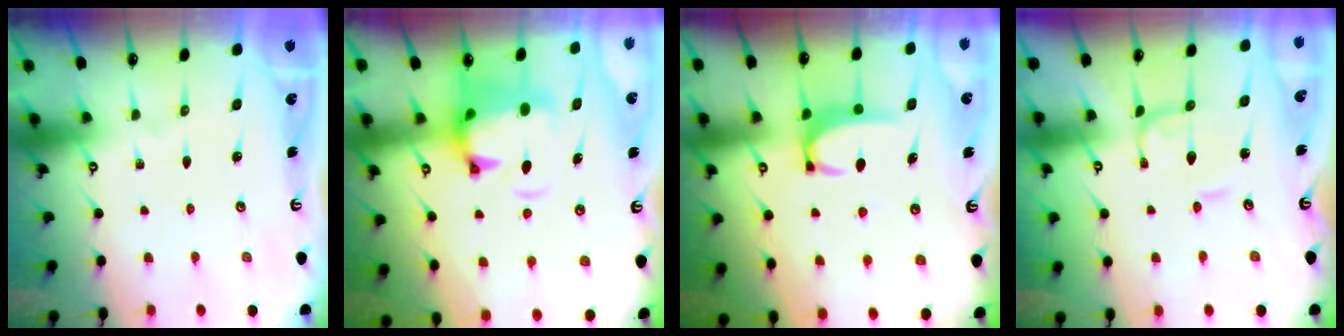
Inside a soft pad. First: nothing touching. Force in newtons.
{"total": 2.8, "press": 2.4, "slide": 1.4}
{"total": 3.4, "press": 3.3, "slide": 0.4}
{"total": 1.0, "press": 0.9, "slide": 0.2}